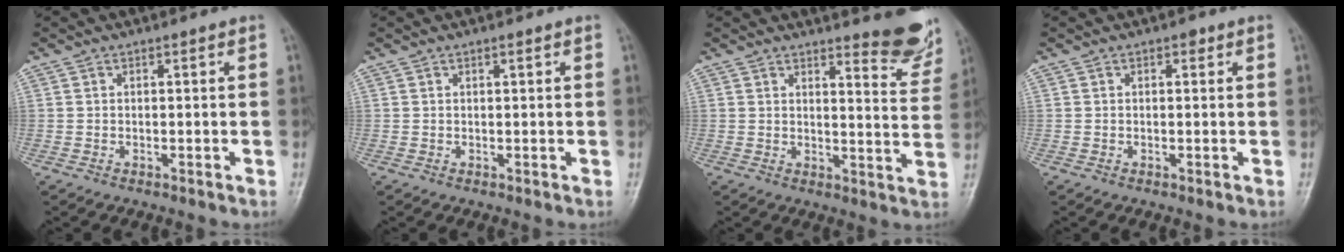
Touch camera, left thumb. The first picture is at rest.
{"total": 0.6, "force": [0.4, 0.0, 0.5], "torque": [-0.007, 0.000, 0.005]}
{"total": 9.8, "force": [8.4, 2.0, 4.5], "torque": [-0.029, -0.072, 0.093]}
{"total": 1.0, "force": [0.5, 0.6, 0.6], "torque": [-0.001, 0.000, 0.003]}